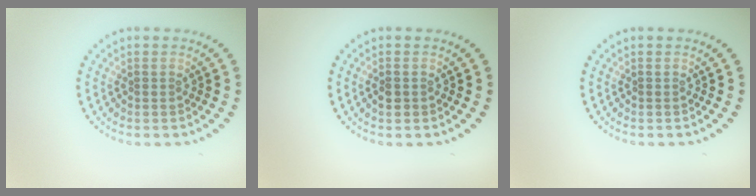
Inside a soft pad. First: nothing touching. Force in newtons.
{"total": 1.1, "press": 1.1, "slide": 0.2}
{"total": 0.0}